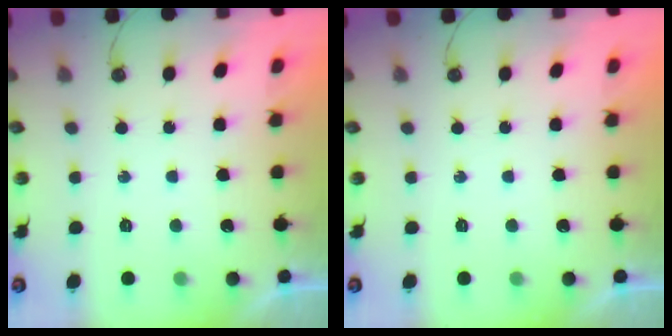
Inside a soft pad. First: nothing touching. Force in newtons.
{"total": 0.0}